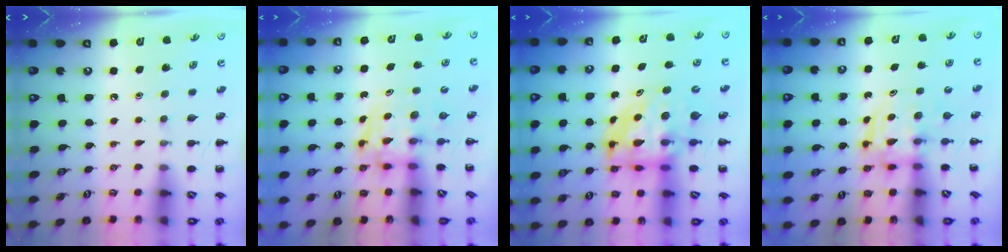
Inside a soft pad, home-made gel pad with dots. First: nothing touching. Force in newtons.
{"total": 3.3, "press": 3.3, "slide": 0.5}
{"total": 8.4, "press": 8.1, "slide": 2.2}
{"total": 3.2, "press": 3.2, "slide": 0.2}